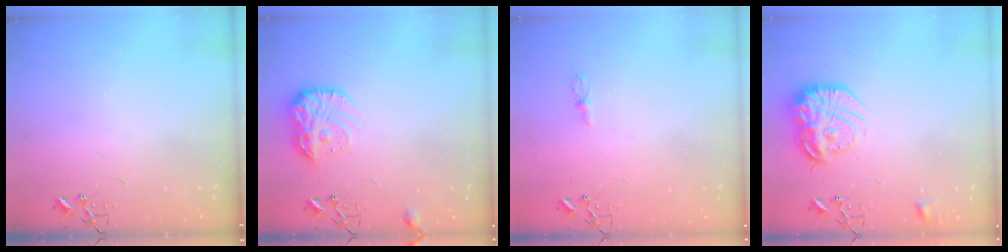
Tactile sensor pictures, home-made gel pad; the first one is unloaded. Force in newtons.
{"total": 14.1, "press": 14.1, "slide": 0.8}
{"total": 4.4, "press": 4.3, "slide": 0.5}
{"total": 18.4, "press": 18.3, "slide": 1.7}